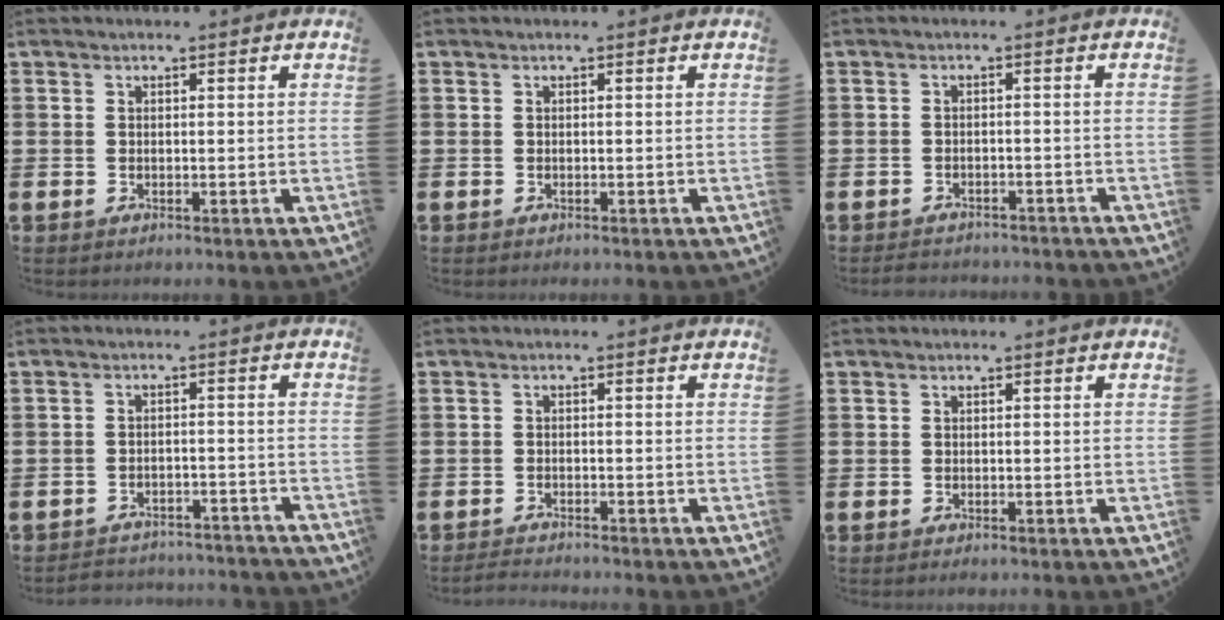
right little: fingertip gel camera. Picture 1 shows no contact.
{"total": 0.0}
{"total": 1.7, "force": [-1.7, 0.2, 0.0], "torque": [-0.006, 0.002, -0.037]}
{"total": 2.6, "force": [-2.6, 0.2, -0.2], "torque": [-0.004, 0.004, -0.057]}
{"total": 1.3, "force": [-1.2, 0.0, 0.3], "torque": [-0.006, 0.001, -0.025]}
{"total": 0.0}